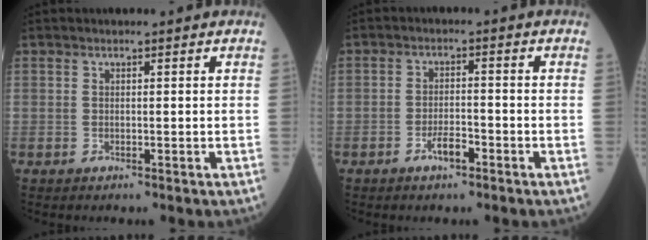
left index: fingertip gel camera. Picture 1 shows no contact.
{"total": 3.3, "force": [-2.0, 1.0, 2.3], "torque": [-0.044, 0.003, -0.038]}